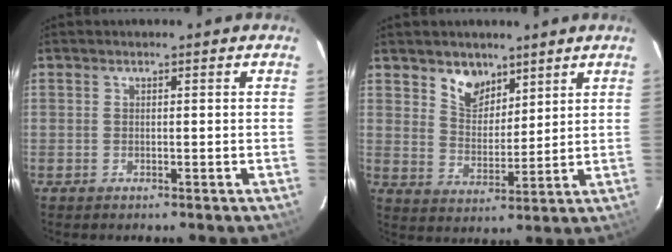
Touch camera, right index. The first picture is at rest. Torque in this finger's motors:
{"motor_torque": [0.05, 0.23, 0.10, 0.04]}